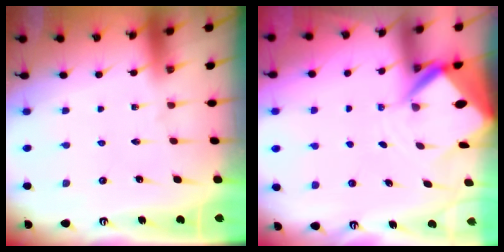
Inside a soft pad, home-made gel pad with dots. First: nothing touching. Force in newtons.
{"total": 6.4, "press": 6.3, "slide": 0.7}